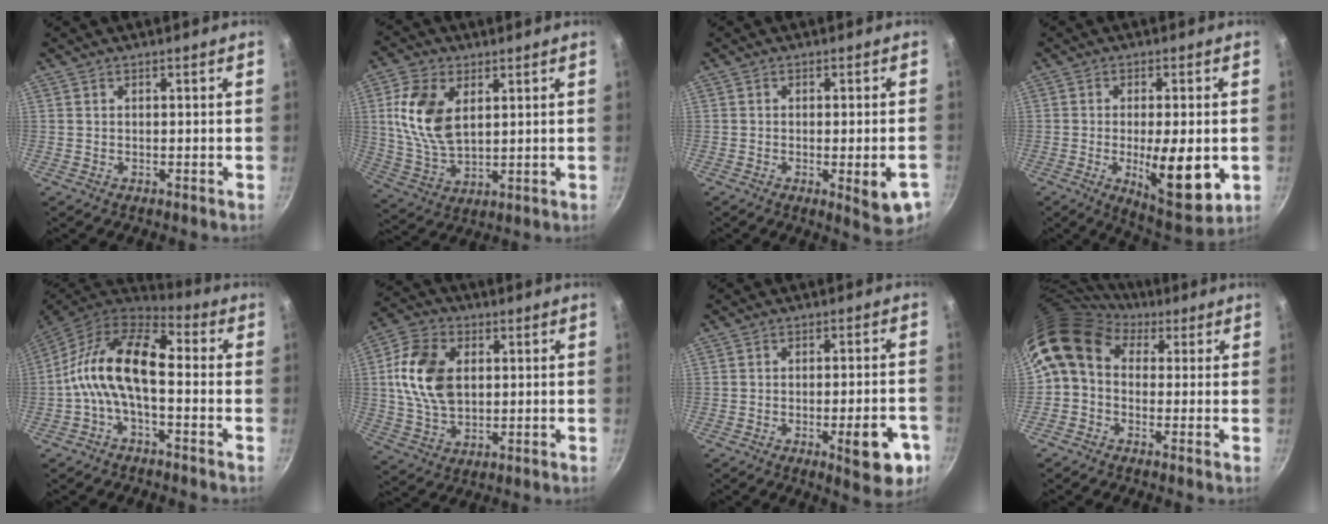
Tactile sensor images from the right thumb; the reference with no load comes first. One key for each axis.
{"total": 12.5, "fx": 3.4, "fy": 7.4, "fz": 9.5, "tx": -0.179, "ty": -0.017, "tz": 0.073}
{"total": 7.8, "fx": -2.7, "fy": 2.1, "fz": 7.0, "tx": -0.071, "ty": 0.000, "tz": -0.031}
{"total": 13.5, "fx": -2.6, "fy": 4.5, "fz": 12.5, "tx": -0.171, "ty": -0.007, "tz": -0.028}
{"total": 13.8, "fx": -1.3, "fy": 7.0, "fz": 11.8, "tx": -0.213, "ty": 0.039, "tz": -0.045}
{"total": 13.2, "fx": 2.1, "fy": 8.9, "fz": 9.5, "tx": -0.163, "ty": 0.001, "tz": 0.037}
{"total": 10.7, "fx": -4.3, "fy": 3.4, "fz": 9.2, "tx": -0.090, "ty": 0.019, "tz": -0.051}
{"total": 10.6, "fx": 2.3, "fy": 8.3, "fz": 6.2, "tx": -0.111, "ty": 0.022, "tz": 0.017}